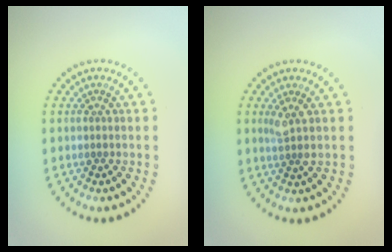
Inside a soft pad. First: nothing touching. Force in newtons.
{"total": 1.7, "press": 1.4, "slide": 1.0}